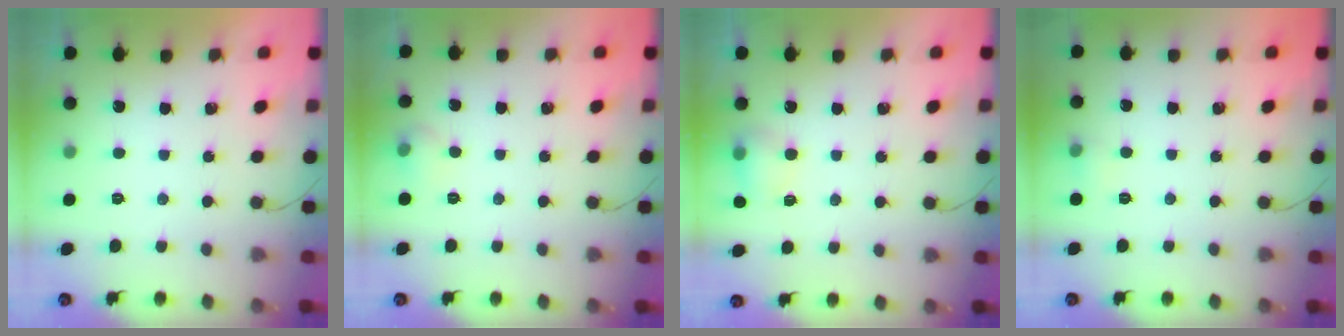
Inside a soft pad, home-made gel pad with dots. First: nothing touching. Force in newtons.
{"total": 7.9, "press": 4.8, "slide": 6.3}
{"total": 5.7, "press": 5.5, "slide": 1.6}
{"total": 4.3, "press": 4.0, "slide": 1.5}